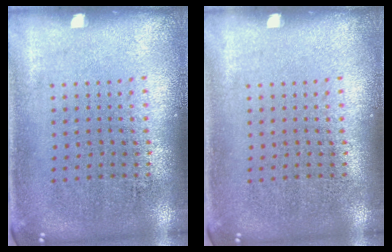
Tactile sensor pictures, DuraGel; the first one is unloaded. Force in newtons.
{"total": 0.0}